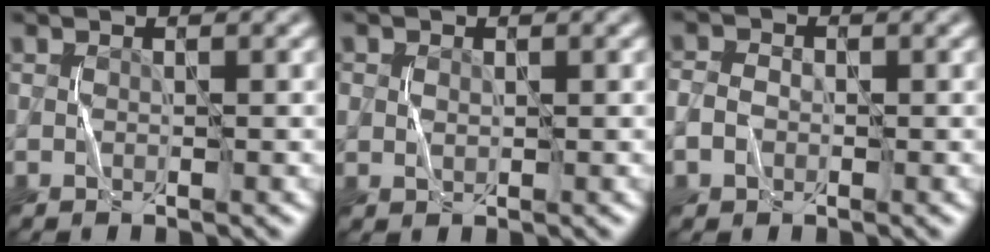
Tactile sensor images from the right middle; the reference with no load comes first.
{"total": 0.9, "force": [0.3, 0.8, 0.3], "torque": [-0.006, -0.003, 0.008]}
{"total": 1.8, "force": [-0.5, 1.5, 0.8], "torque": [-0.017, -0.001, -0.009]}